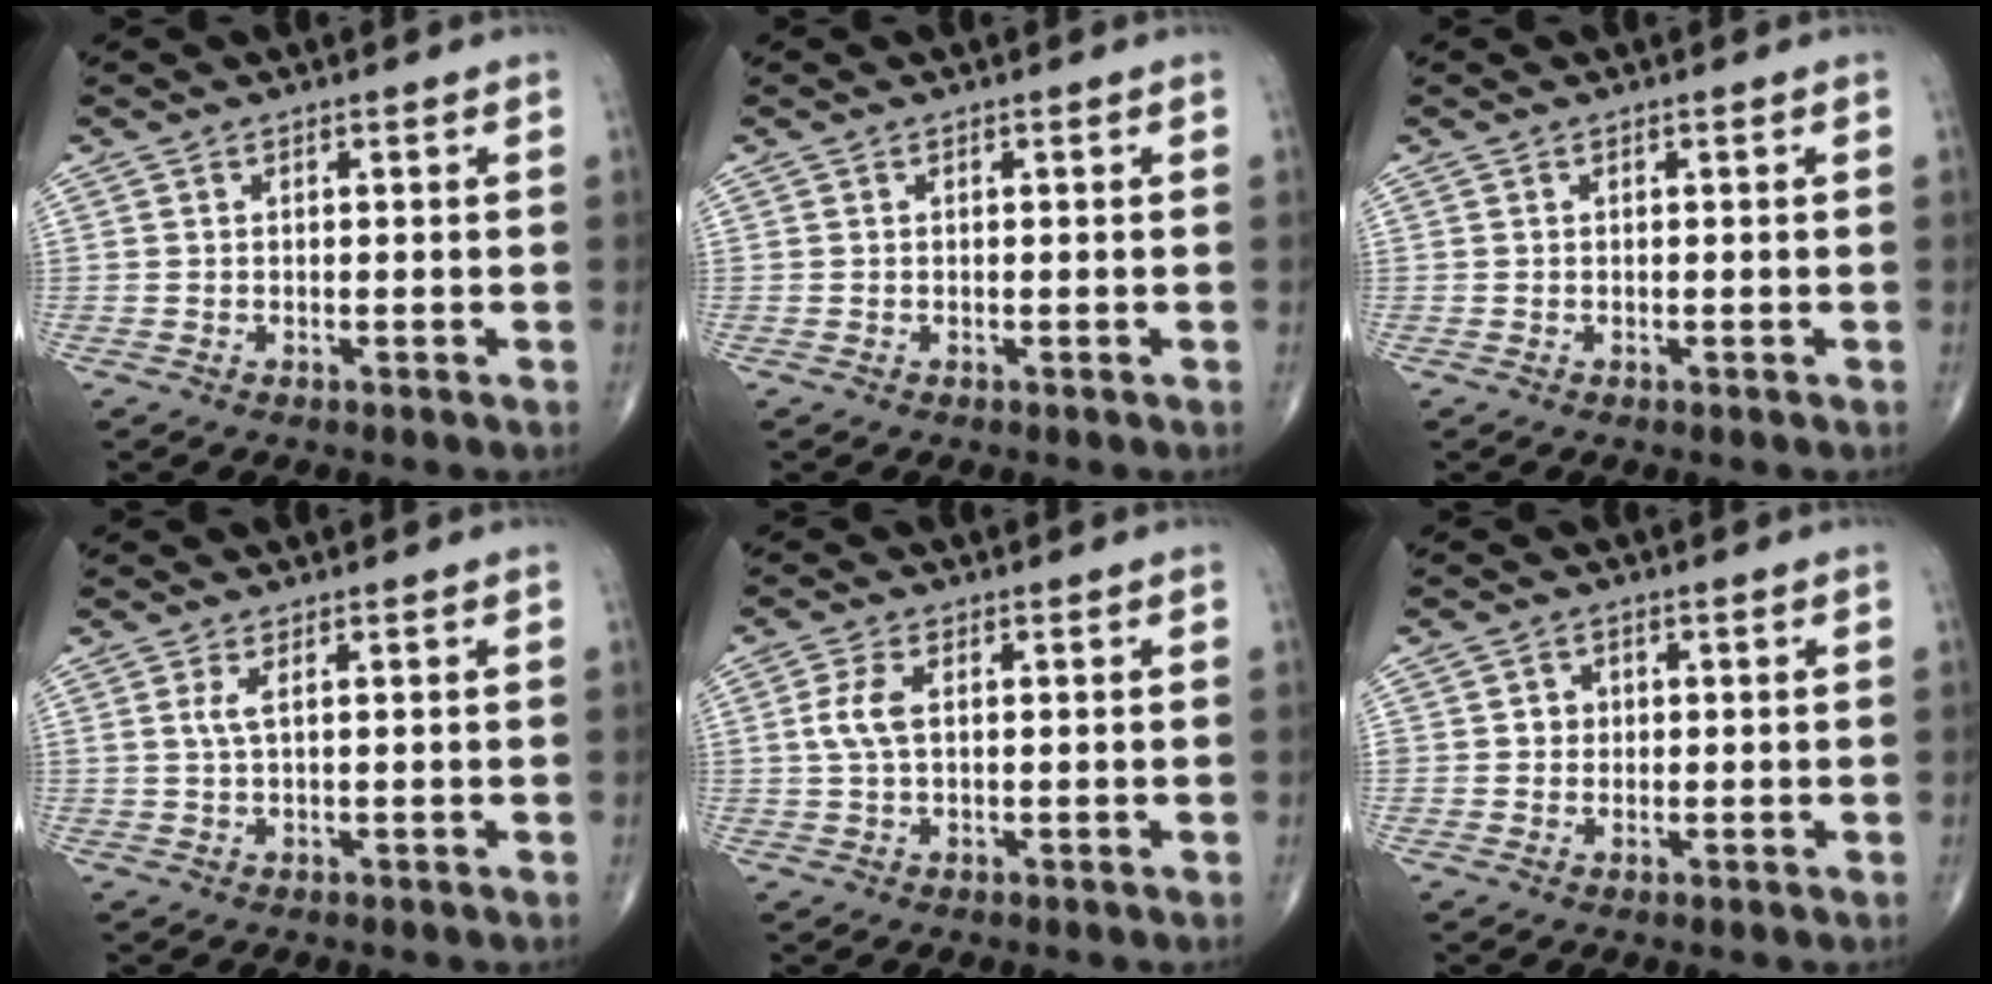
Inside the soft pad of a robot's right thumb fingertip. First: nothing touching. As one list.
[{"total": 0.0}, {"total": 0.0}, {"total": 1.8, "force": [0.6, 0.3, 1.7], "torque": [-0.048, 0.003, 0.017]}, {"total": 4.3, "force": [0.5, 2.2, 3.7], "torque": [-0.092, 0.006, 0.009]}, {"total": 2.5, "force": [0.2, 2.3, 0.8], "torque": [0.005, 0.005, 0.002]}]